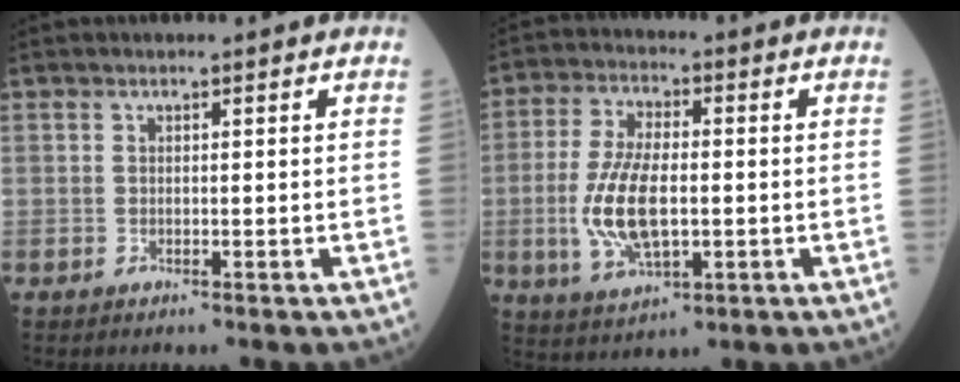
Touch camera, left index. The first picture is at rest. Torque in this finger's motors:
{"motor_torque": [1.70, 0.43, 0.81, 0.21]}